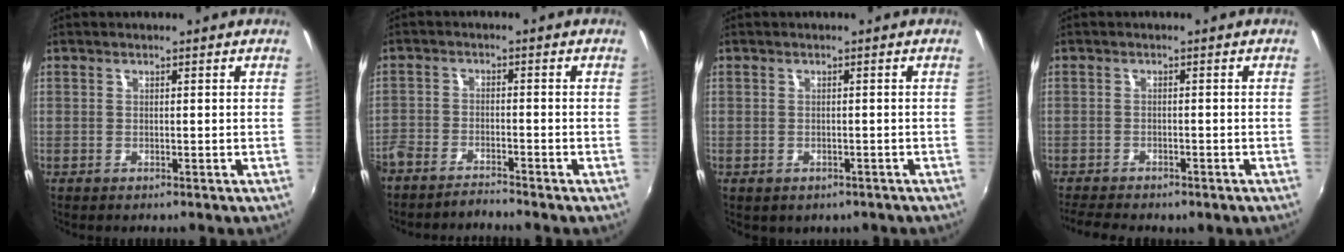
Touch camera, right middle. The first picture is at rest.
{"total": 5.8, "force": [-5.4, 1.0, 1.7], "torque": [-0.055, -0.015, -0.102]}
{"total": 2.5, "force": [-1.4, 1.9, 1.1], "torque": [-0.025, -0.011, -0.012]}
{"total": 7.0, "force": [-5.8, 2.3, 3.2], "torque": [-0.080, -0.024, -0.090]}